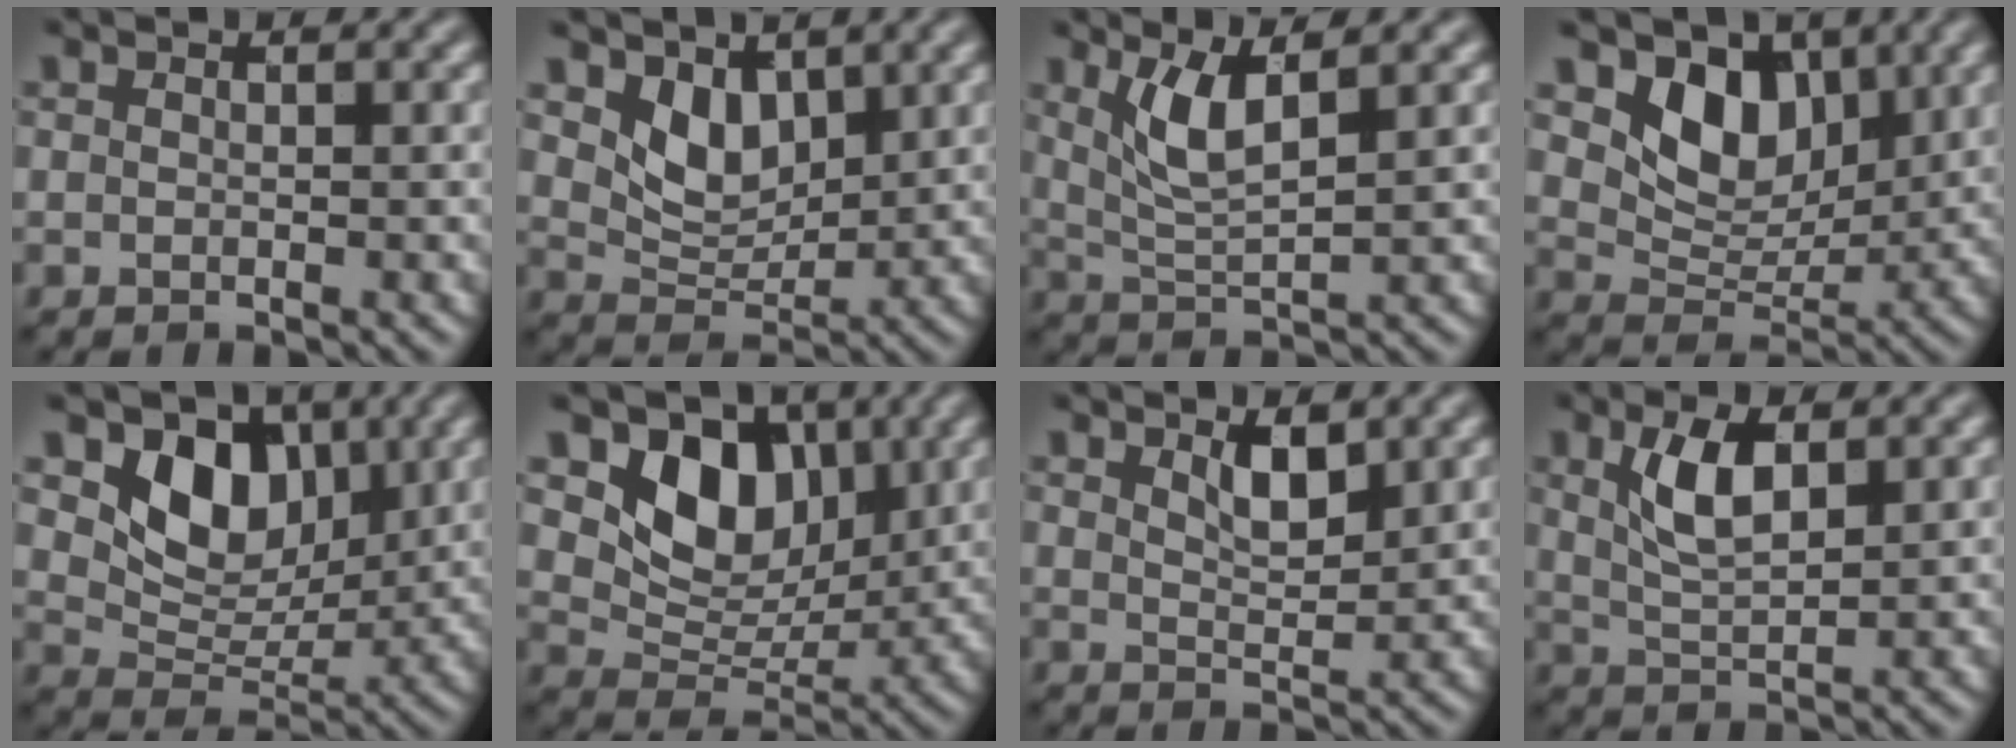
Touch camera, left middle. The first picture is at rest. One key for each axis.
{"total": 3.3, "fx": 1.7, "fy": 2.1, "fz": 1.8, "tx": -0.051, "ty": -0.017, "tz": 0.034}
{"total": 3.7, "fx": 1.4, "fy": 1.0, "fz": 3.3, "tx": -0.080, "ty": -0.007, "tz": 0.035}
{"total": 5.4, "fx": 2.6, "fy": 3.7, "fz": 3.0, "tx": -0.063, "ty": -0.017, "tz": 0.043}
{"total": 6.1, "fx": 2.4, "fy": 4.4, "fz": 3.5, "tx": -0.065, "ty": -0.018, "tz": 0.040}
{"total": 6.8, "fx": 2.7, "fy": 5.0, "fz": 3.8, "tx": -0.066, "ty": -0.019, "tz": 0.045}
{"total": 2.3, "fx": 1.3, "fy": 0.7, "fz": 1.8, "tx": -0.036, "ty": -0.007, "tz": 0.027}
{"total": 4.2, "fx": 1.4, "fy": 1.8, "fz": 3.5, "tx": -0.082, "ty": 0.001, "tz": 0.031}